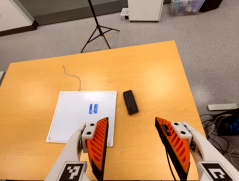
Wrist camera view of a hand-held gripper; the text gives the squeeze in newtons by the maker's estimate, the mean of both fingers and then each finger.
{"total": 0.0}